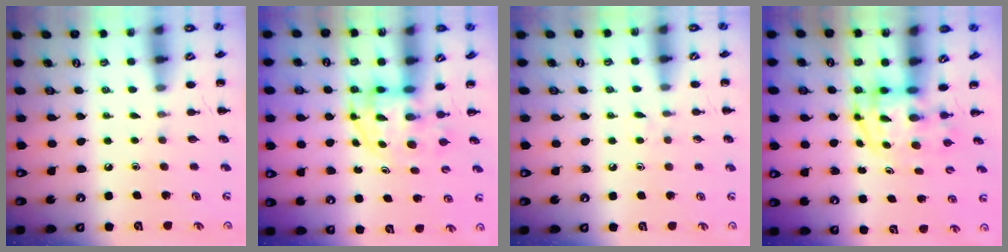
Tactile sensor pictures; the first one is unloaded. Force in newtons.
{"total": 3.6, "press": 3.5, "slide": 0.6}
{"total": 3.6, "press": 3.3, "slide": 1.4}
{"total": 3.9, "press": 3.8, "slide": 0.6}